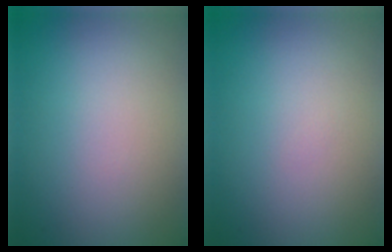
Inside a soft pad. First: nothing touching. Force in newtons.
{"total": 0.0}